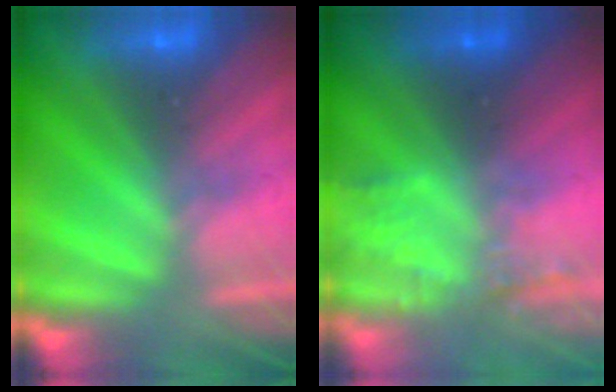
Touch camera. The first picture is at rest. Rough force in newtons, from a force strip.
{"total": 2.3}